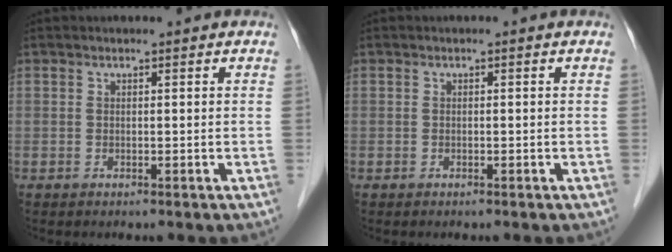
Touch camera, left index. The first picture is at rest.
{"total": 0.0}